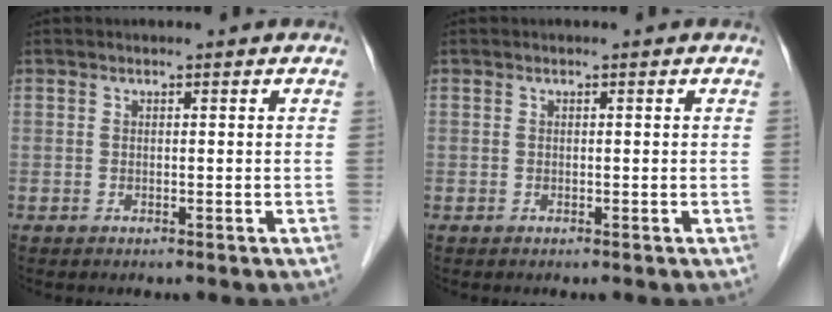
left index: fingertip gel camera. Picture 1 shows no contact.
{"total": 0.0}